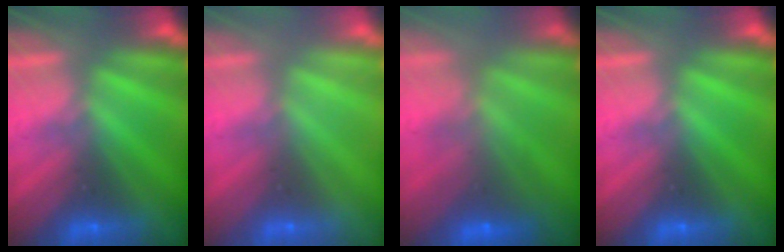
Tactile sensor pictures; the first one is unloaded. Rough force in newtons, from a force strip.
{"total": 3.0}
{"total": 5.5}
{"total": 0.0}